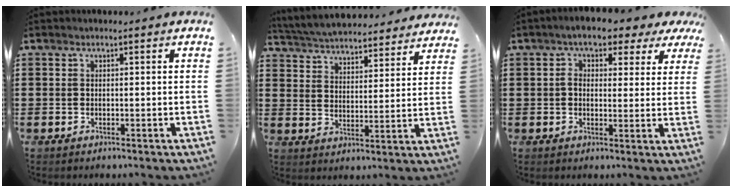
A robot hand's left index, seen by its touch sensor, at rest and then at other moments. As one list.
[{"total": 5.0, "force": [5.0, 0.1, 0.4], "torque": [-0.035, -0.033, 0.084]}, {"total": 4.9, "force": [2.8, 2.3, 3.3], "torque": [-0.071, -0.001, 0.043]}]